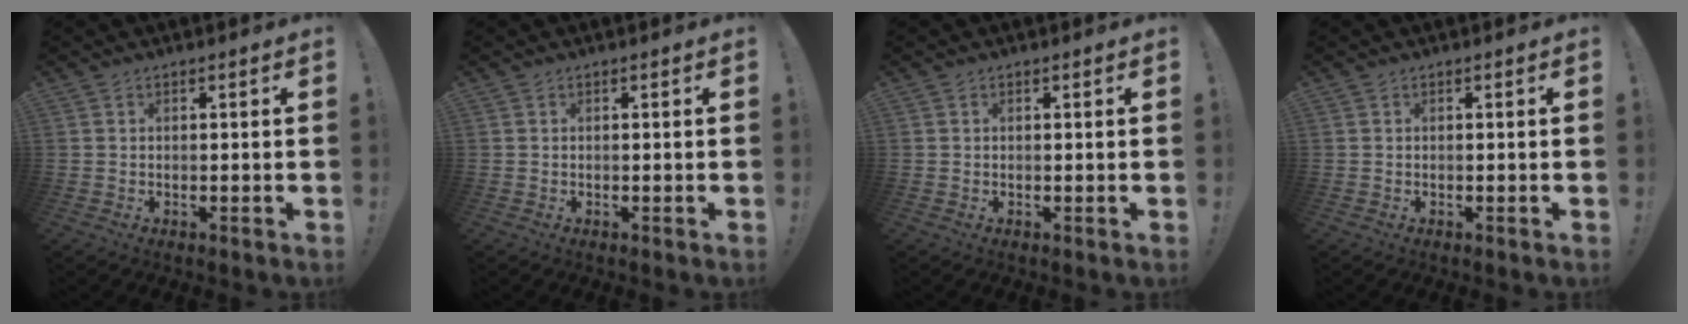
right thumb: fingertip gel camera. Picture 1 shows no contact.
{"total": 0.0}
{"total": 0.0}
{"total": 0.0}